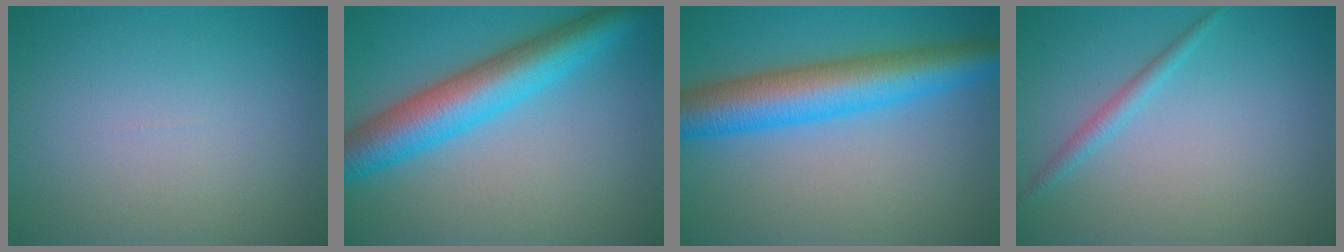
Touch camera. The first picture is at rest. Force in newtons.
{"total": 7.5, "press": 7.5, "slide": 0.1}
{"total": 8.2, "press": 8.2, "slide": 0.1}
{"total": 1.4, "press": 1.4, "slide": 0.0}